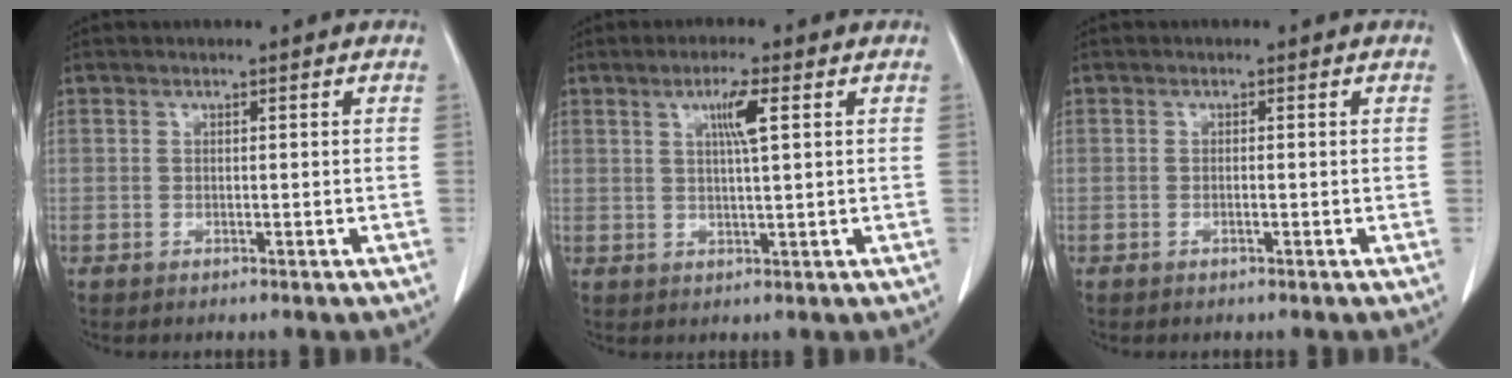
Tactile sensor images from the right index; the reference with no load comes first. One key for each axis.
{"total": 4.2, "fx": 1.5, "fy": -0.1, "fz": 3.9, "tx": -0.069, "ty": -0.001, "tz": 0.025}
{"total": 0.6, "fx": -0.2, "fy": 0.0, "fz": 0.5, "tx": -0.010, "ty": 0.000, "tz": -0.003}